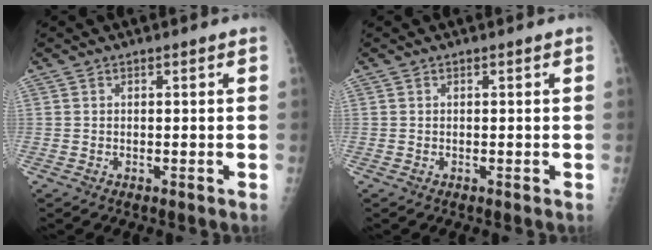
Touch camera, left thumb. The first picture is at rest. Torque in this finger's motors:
{"motor_torque": [0.00, 0.00, -0.02, 0.02, 0.00]}